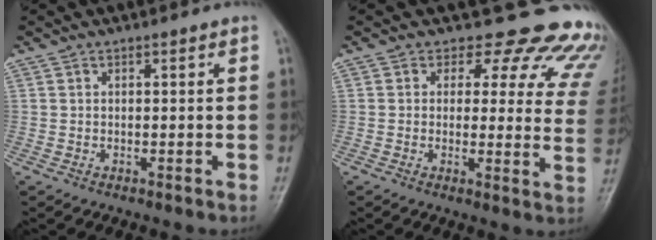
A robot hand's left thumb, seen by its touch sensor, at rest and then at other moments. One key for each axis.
{"total": 18.2, "fx": 15.3, "fy": 8.2, "fz": 5.3, "tx": -0.015, "ty": -0.101, "tz": 0.140}